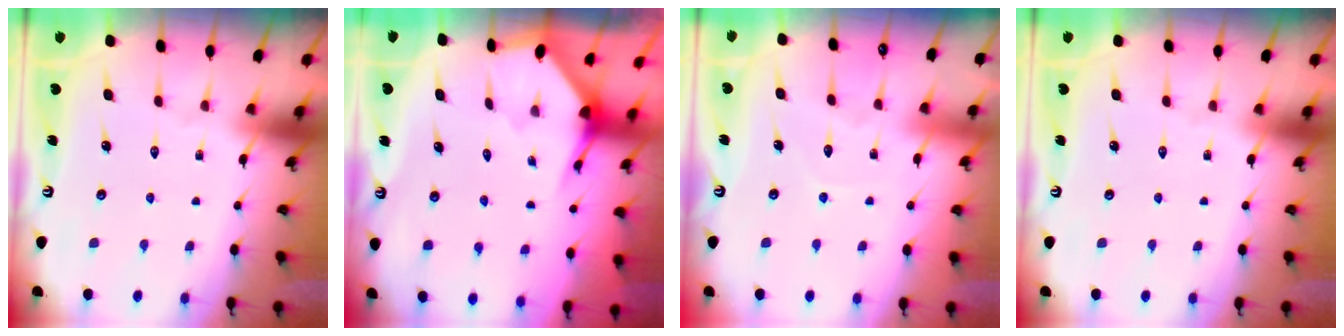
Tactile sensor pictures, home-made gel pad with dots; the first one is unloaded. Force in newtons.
{"total": 2.8, "press": 2.8, "slide": 0.3}
{"total": 4.9, "press": 4.9, "slide": 0.4}
{"total": 0.0}